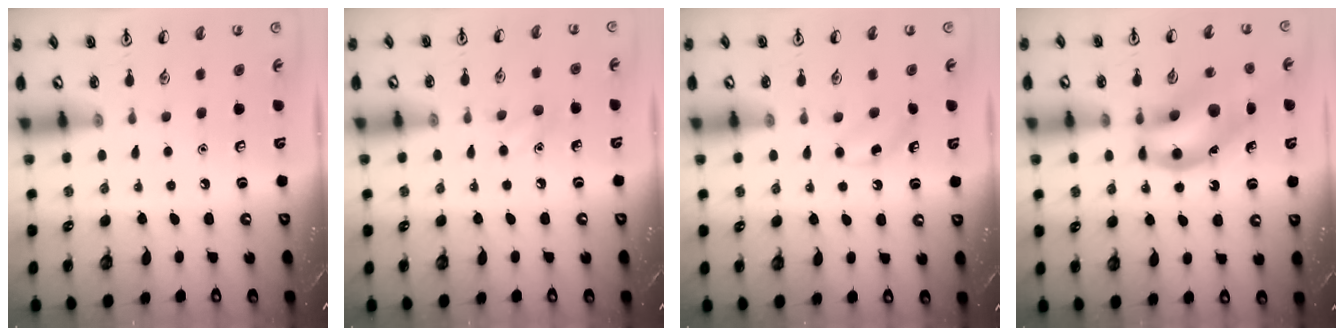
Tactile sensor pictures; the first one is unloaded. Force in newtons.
{"total": 5.2, "press": 5.0, "slide": 1.6}
{"total": 2.6, "press": 2.4, "slide": 0.8}
{"total": 15.3, "press": 15.1, "slide": 2.8}